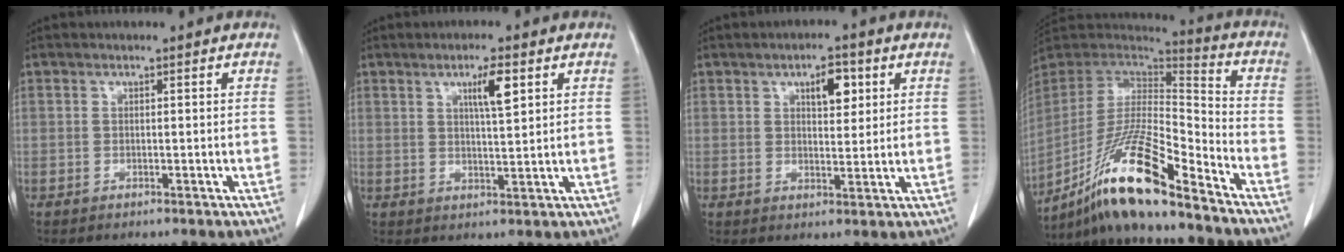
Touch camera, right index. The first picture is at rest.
{"total": 4.8, "force": [2.2, 0.5, 4.2], "torque": [-0.070, -0.001, 0.037]}
{"total": 4.9, "force": [2.1, 2.0, 3.9], "torque": [-0.060, 0.003, 0.034]}
{"total": 17.5, "force": [-12.8, 1.3, 12.0], "torque": [-0.241, -0.009, -0.236]}